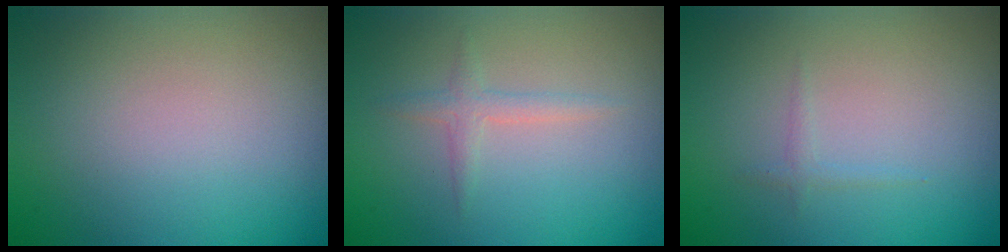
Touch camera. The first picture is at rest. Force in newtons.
{"total": 1.5, "press": 1.5, "slide": 0.1}
{"total": 0.6, "press": 0.6, "slide": 0.0}